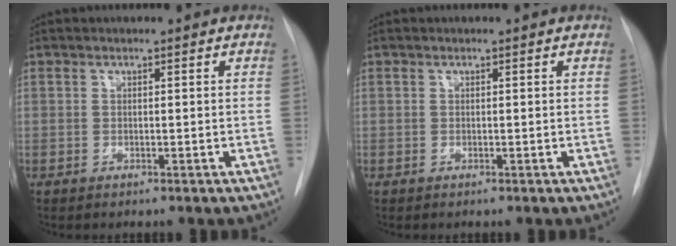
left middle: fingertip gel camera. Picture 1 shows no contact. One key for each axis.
{"total": 0.0}